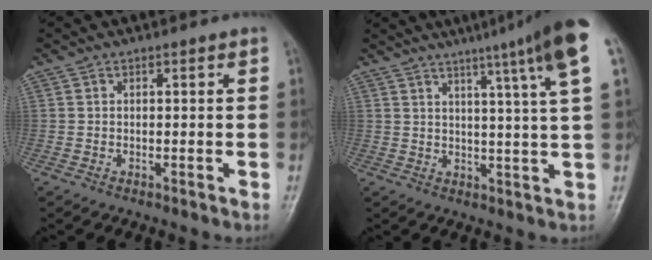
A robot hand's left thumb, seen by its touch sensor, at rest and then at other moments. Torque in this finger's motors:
{"motor_torque": [0.66, 0.49, 1.51, -1.26, 0.15]}